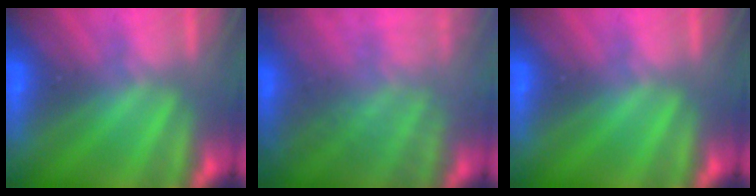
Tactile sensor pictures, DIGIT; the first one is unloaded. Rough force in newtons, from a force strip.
{"total": 7.7}
{"total": 0.0}